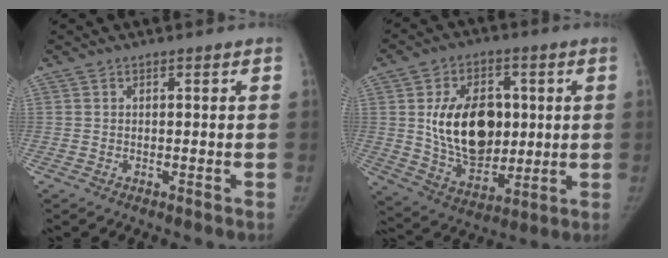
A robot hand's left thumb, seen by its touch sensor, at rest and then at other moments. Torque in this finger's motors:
{"motor_torque": [1.74, 1.98, 0.08, 0.07, 0.44]}